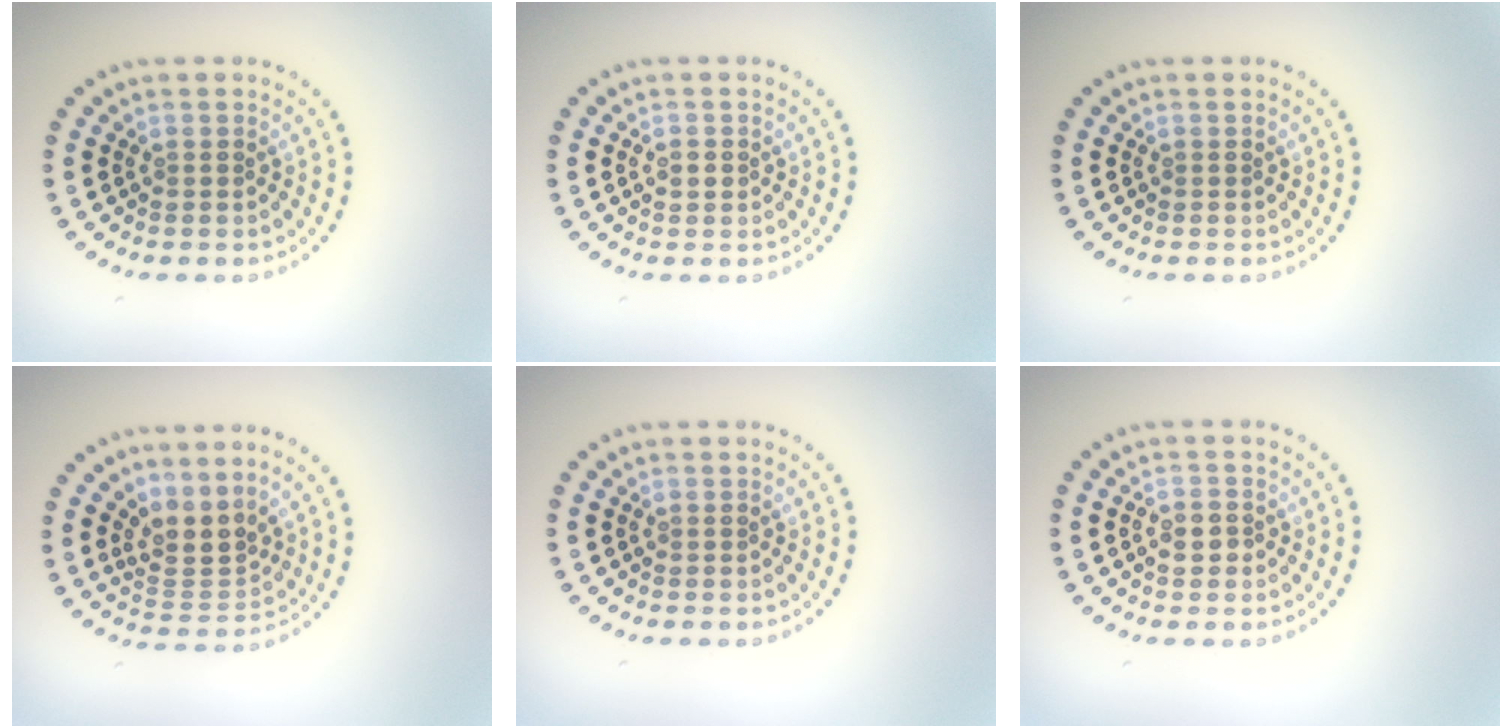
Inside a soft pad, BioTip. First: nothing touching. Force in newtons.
{"total": 1.2, "press": 1.2, "slide": 0.1}
{"total": 0.0}
{"total": 3.0, "press": 2.2, "slide": 2.1}
{"total": 0.0}
{"total": 1.5, "press": 1.5, "slide": 0.2}